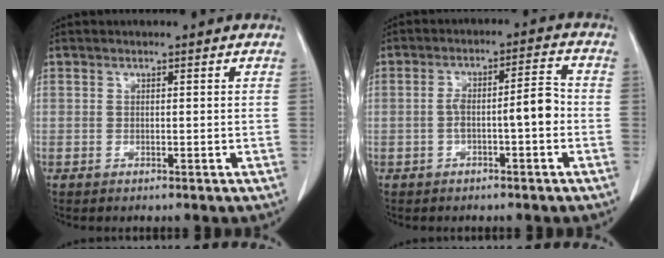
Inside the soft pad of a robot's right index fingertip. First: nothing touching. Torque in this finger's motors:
{"motor_torque": [0.64, -0.19, 0.27, 0.09]}